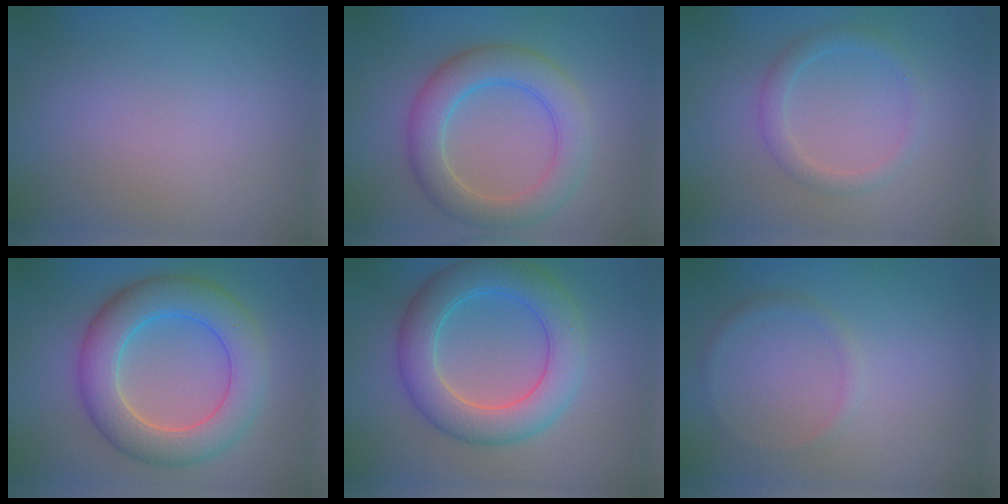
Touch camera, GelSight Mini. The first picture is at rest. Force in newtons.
{"total": 5.3, "press": 5.3, "slide": 0.2}
{"total": 1.9, "press": 1.9, "slide": 0.1}
{"total": 7.4, "press": 7.4, "slide": 0.4}
{"total": 6.6, "press": 6.6, "slide": 0.2}
{"total": 0.9, "press": 0.9, "slide": 0.1}